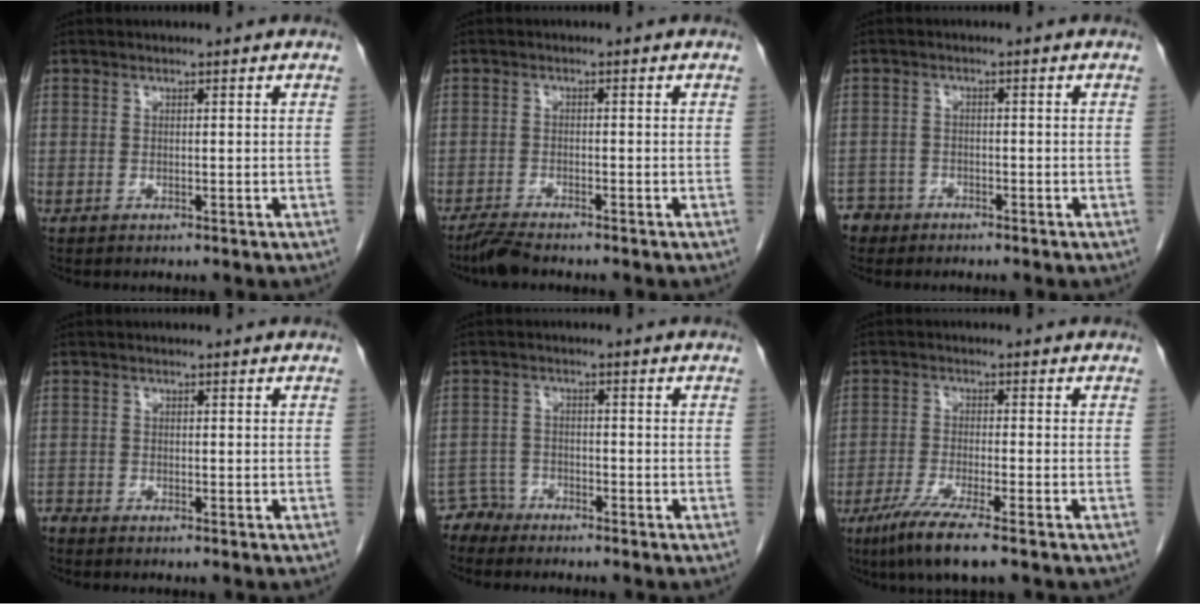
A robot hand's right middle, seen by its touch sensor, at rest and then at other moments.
{"total": 2.9, "force": [-2.6, 0.1, 1.2], "torque": [-0.031, -0.011, -0.052]}
{"total": 3.0, "force": [-2.4, 1.8, -0.6], "torque": [0.012, 0.006, -0.047]}
{"total": 1.0, "force": [-1.0, 0.0, -0.1], "torque": [0.003, -0.003, -0.020]}
{"total": 2.8, "force": [-2.6, 0.8, -0.9], "torque": [0.021, -0.002, -0.050]}
{"total": 7.6, "force": [-5.2, -0.1, 5.5], "torque": [-0.103, -0.022, -0.092]}